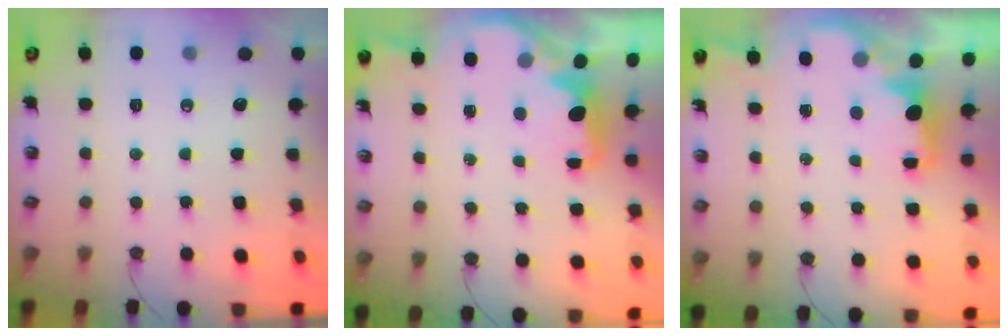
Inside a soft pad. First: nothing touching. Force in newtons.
{"total": 2.1, "press": 2.0, "slide": 0.8}
{"total": 1.8, "press": 1.7, "slide": 0.5}